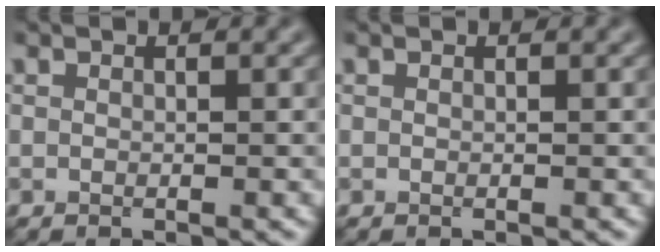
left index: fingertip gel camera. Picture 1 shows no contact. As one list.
[{"total": 0.0}]